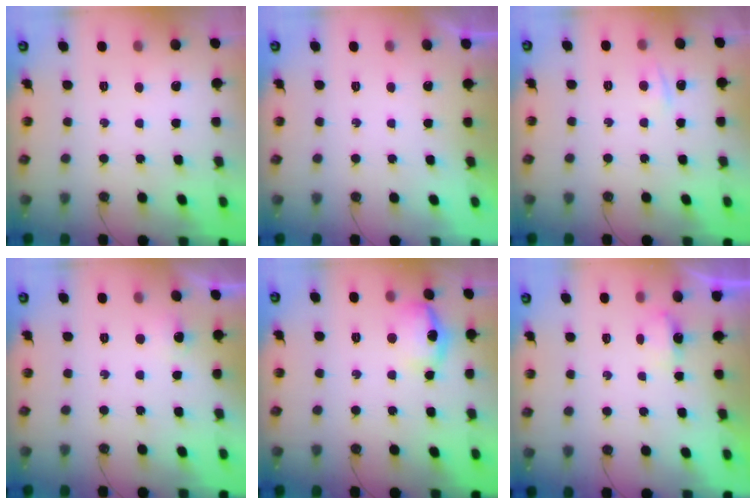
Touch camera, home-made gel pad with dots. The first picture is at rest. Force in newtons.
{"total": 0.0}
{"total": 4.9, "press": 4.8, "slide": 0.6}
{"total": 4.4, "press": 4.2, "slide": 1.2}
{"total": 13.2, "press": 13.2, "slide": 1.0}
{"total": 5.5, "press": 2.6, "slide": 4.9}